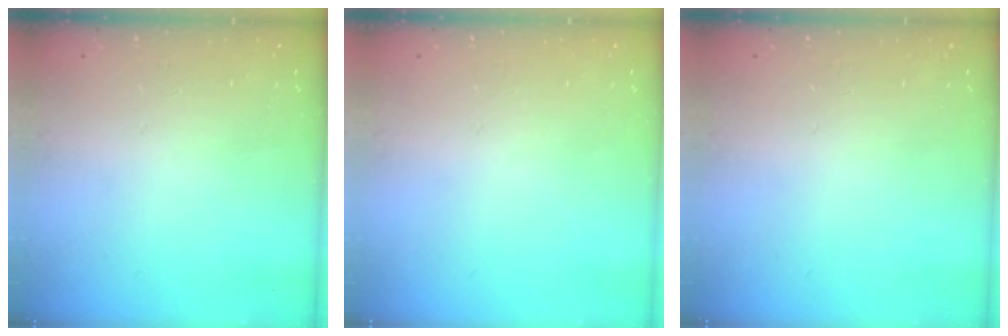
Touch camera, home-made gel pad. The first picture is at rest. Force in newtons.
{"total": 0.0}
{"total": 0.0}